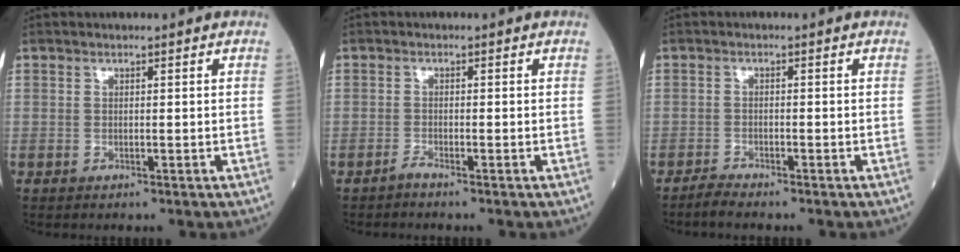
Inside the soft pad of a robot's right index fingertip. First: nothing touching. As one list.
[{"total": 1.1, "force": [-1.0, -0.3, 0.3], "torque": [-0.007, -0.001, -0.020]}, {"total": 1.9, "force": [-1.8, -0.3, 0.4], "torque": [-0.015, -0.006, -0.038]}]